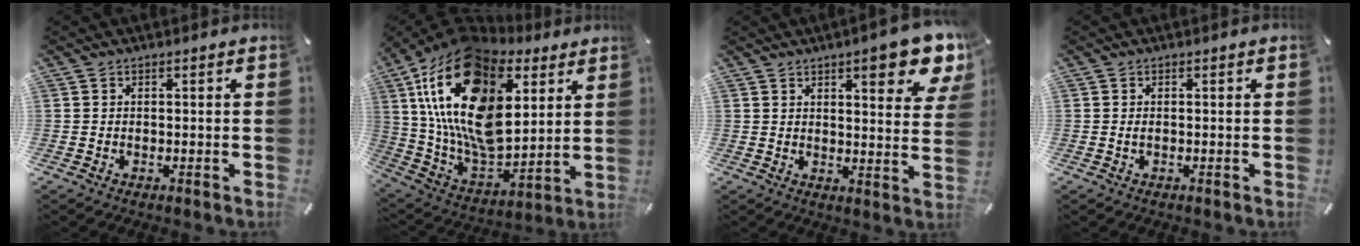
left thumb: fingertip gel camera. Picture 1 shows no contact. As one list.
[{"total": 25.9, "force": [8.9, 16.2, 18.1], "torque": [-0.392, -0.063, 0.156]}, {"total": 12.3, "force": [7.5, 3.2, 9.2], "torque": [-0.116, -0.045, 0.118]}, {"total": 0.7, "force": [-0.1, 0.4, 0.6], "torque": [-0.013, -0.001, -0.003]}]